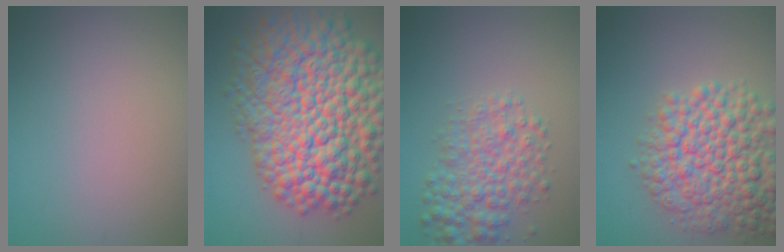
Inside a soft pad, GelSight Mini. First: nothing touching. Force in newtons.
{"total": 15.8, "press": 15.8, "slide": 0.6}
{"total": 5.0, "press": 5.0, "slide": 0.1}
{"total": 8.7, "press": 8.7, "slide": 0.3}